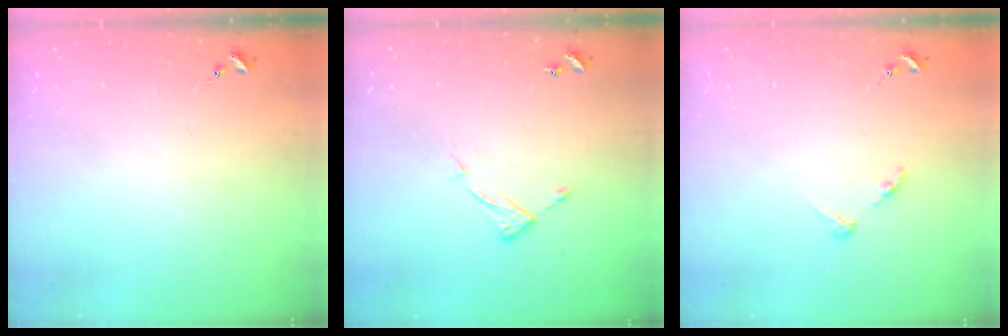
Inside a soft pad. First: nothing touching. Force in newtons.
{"total": 6.4, "press": 6.4, "slide": 0.3}
{"total": 5.2, "press": 5.2, "slide": 0.6}